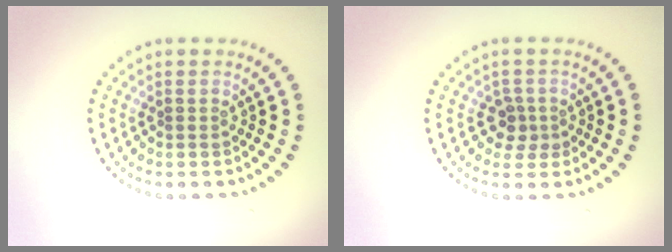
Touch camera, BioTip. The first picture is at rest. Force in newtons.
{"total": 1.9, "press": 1.5, "slide": 1.1}